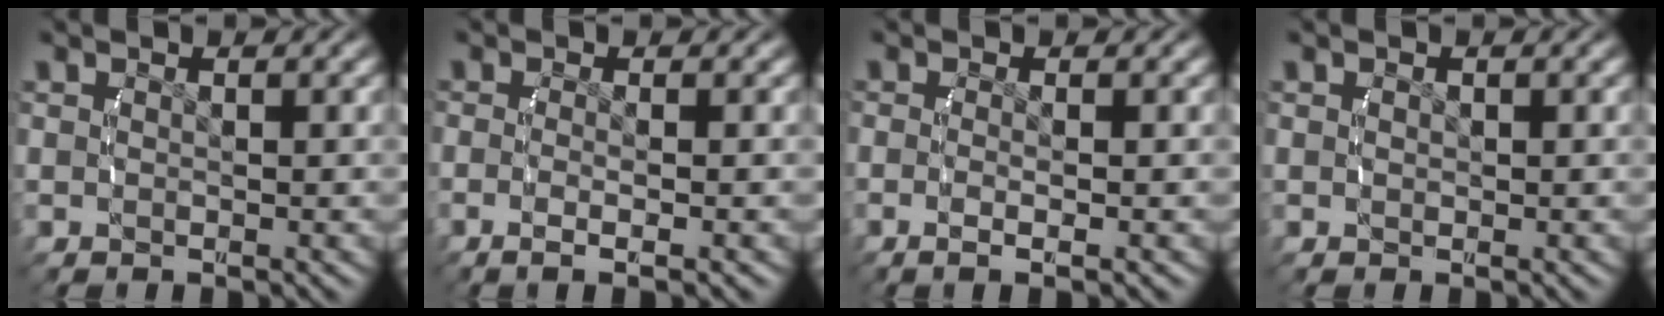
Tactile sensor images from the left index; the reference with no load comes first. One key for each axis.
{"total": 2.4, "fx": -1.3, "fy": 0.4, "fz": 2.0, "tx": -0.051, "ty": -0.010, "tz": -0.018}
{"total": 2.1, "fx": -1.1, "fy": 0.3, "fz": 1.8, "tx": -0.047, "ty": -0.009, "tz": -0.014}
{"total": 0.0}